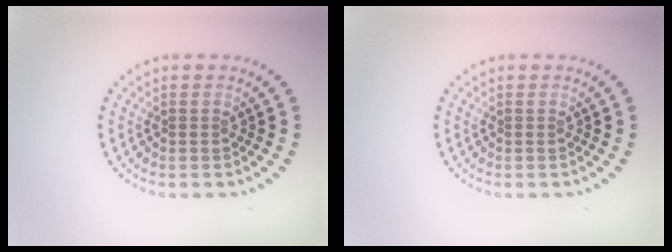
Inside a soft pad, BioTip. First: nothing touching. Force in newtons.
{"total": 0.0}